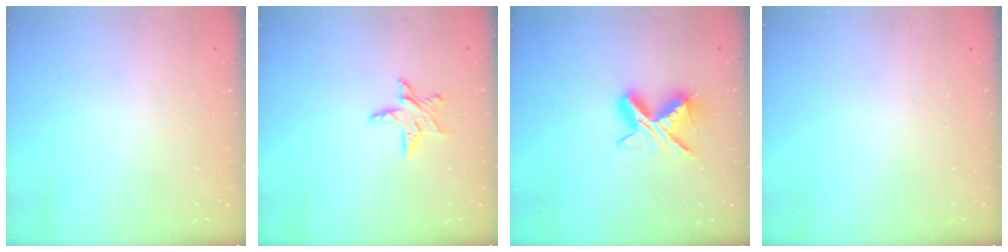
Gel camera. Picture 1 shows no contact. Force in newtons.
{"total": 7.5, "press": 7.4, "slide": 0.8}
{"total": 8.7, "press": 8.6, "slide": 0.6}
{"total": 0.0}